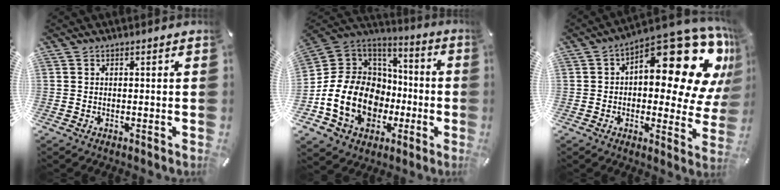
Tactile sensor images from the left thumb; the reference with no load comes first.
{"total": 19.8, "force": [-4.7, 15.6, 11.3], "torque": [-0.252, 0.009, -0.071]}
{"total": 23.0, "force": [10.4, 10.3, 17.7], "torque": [-0.213, -0.097, 0.172]}